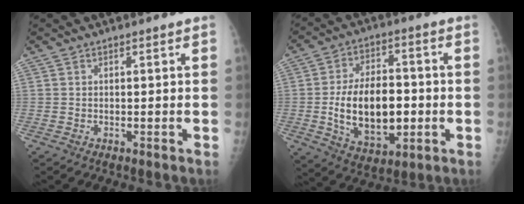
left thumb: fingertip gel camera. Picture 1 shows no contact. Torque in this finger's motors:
{"motor_torque": [-0.57, 1.84, 1.27, 0.36, 0.17]}